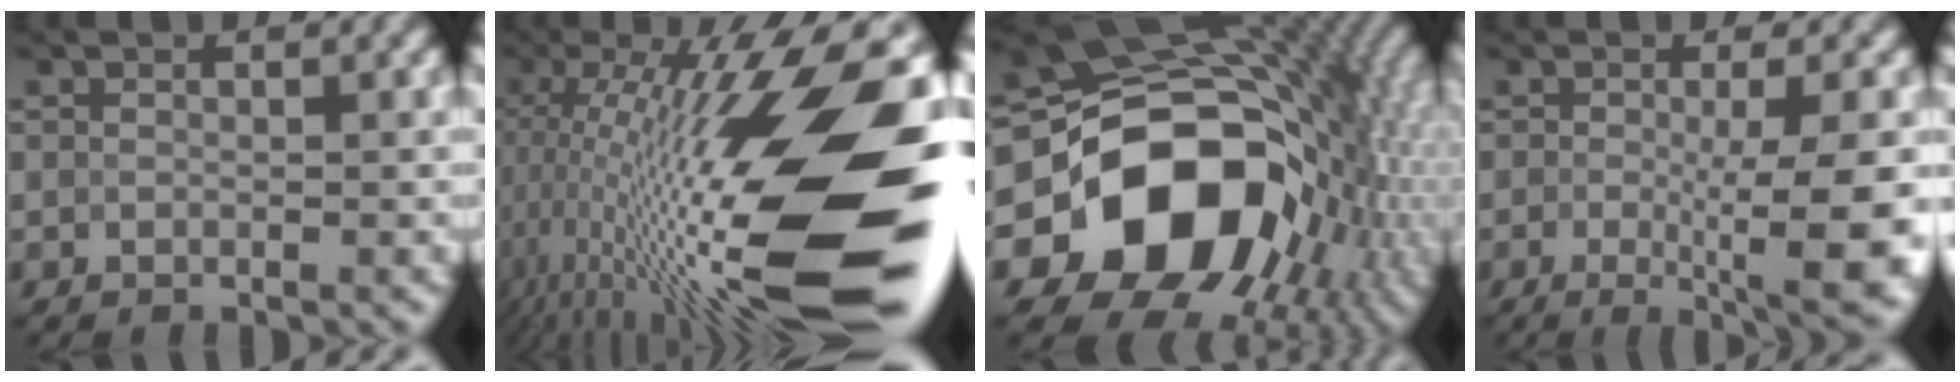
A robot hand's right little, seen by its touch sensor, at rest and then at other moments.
{"total": 20.2, "force": [-1.1, 5.4, 19.4], "torque": [-0.321, 0.003, -0.018]}
{"total": 18.0, "force": [-3.8, 13.7, 10.9], "torque": [-0.162, -0.015, -0.055]}
{"total": 8.2, "force": [-2.0, 1.5, 7.8], "torque": [-0.109, -0.008, -0.022]}